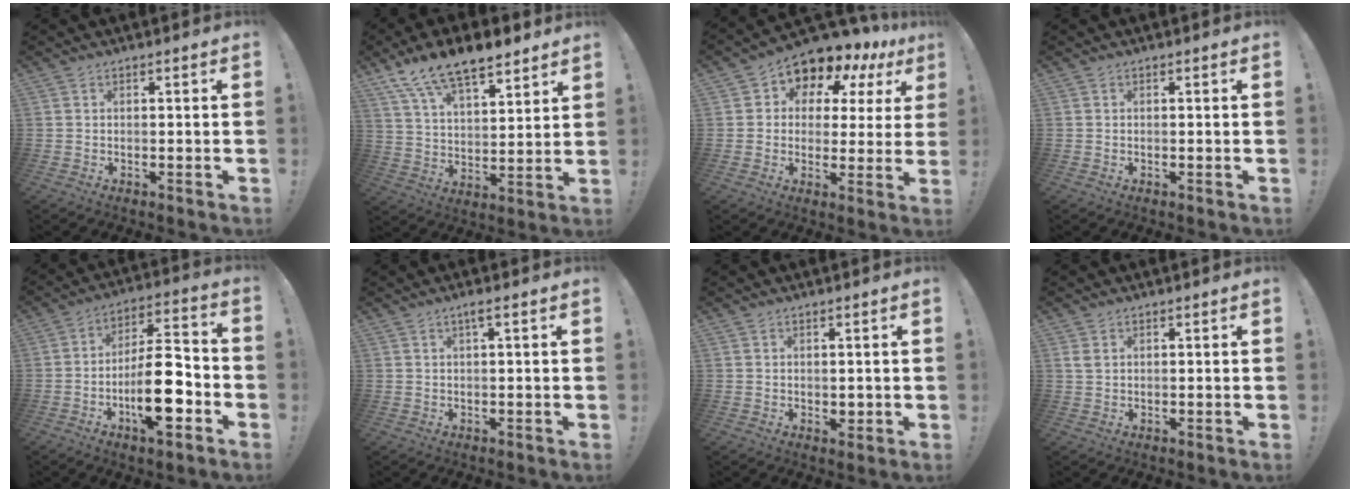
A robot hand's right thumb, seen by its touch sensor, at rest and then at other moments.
{"total": 13.8, "force": [10.7, 5.2, 7.0], "torque": [-0.128, -0.073, 0.194]}
{"total": 7.5, "force": [5.4, 4.5, 2.6], "torque": [-0.046, -0.057, 0.093]}
{"total": 0.0}
{"total": 18.0, "force": [-6.3, 6.3, 15.6], "torque": [-0.274, 0.033, -0.098]}
{"total": 2.3, "force": [1.0, 0.1, 2.0], "torque": [-0.037, 0.002, 0.014]}
{"total": 1.6, "force": [0.4, 1.3, 0.9], "torque": [-0.001, -0.005, 0.005]}
{"total": 2.0, "force": [0.8, 1.3, 1.4], "torque": [-0.027, 0.003, 0.015]}